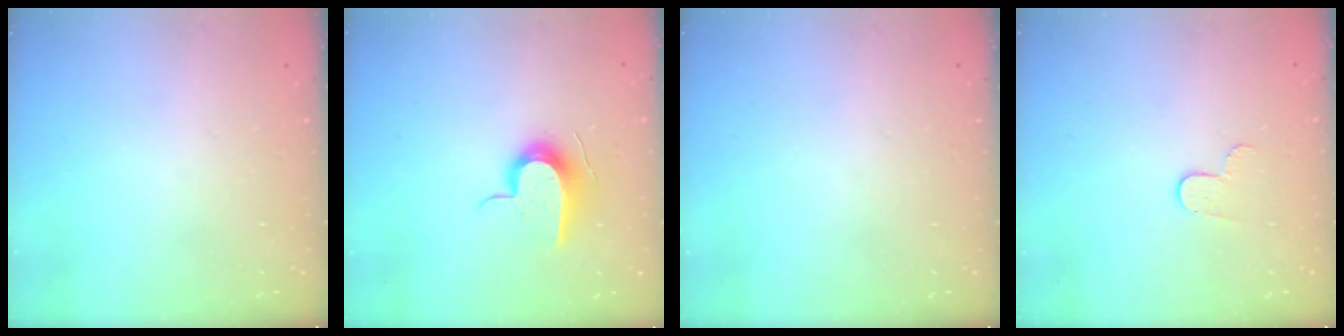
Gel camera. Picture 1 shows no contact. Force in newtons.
{"total": 10.1, "press": 10.1, "slide": 0.9}
{"total": 0.0}
{"total": 4.6, "press": 4.6, "slide": 0.4}